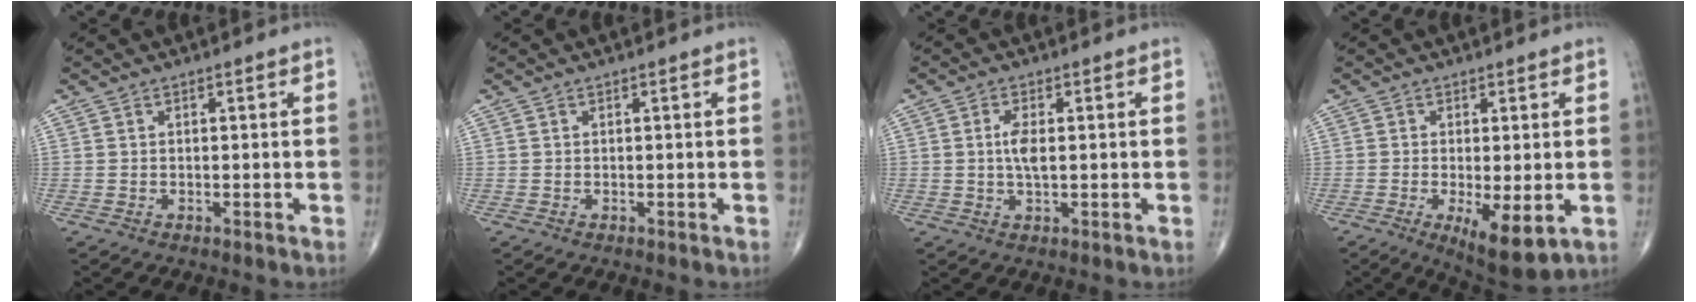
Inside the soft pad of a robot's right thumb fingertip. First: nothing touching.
{"total": 0.0}
{"total": 3.7, "force": [0.3, 1.4, 3.4], "torque": [-0.072, -0.002, 0.004]}
{"total": 8.8, "force": [-2.5, 2.8, 8.0], "torque": [-0.127, -0.022, -0.033]}